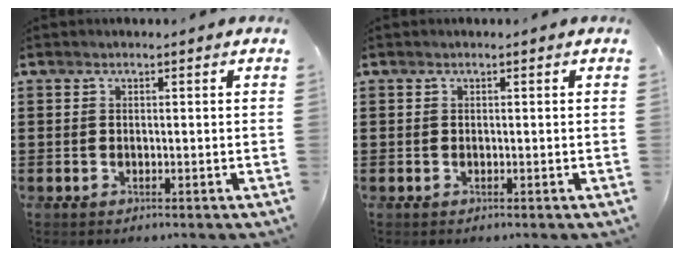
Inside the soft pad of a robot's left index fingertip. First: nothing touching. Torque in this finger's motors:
{"motor_torque": [-0.02, 0.00, 0.00, 0.00]}